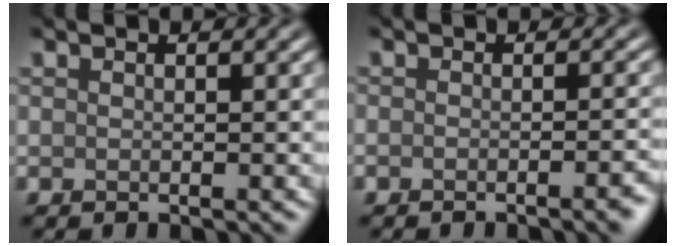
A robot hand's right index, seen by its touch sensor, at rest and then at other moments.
{"total": 2.0, "force": [-1.4, 0.2, 1.3], "torque": [-0.015, -0.001, -0.022]}